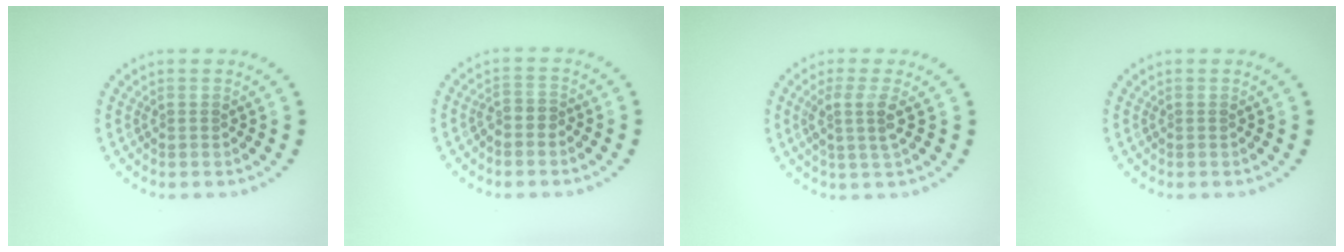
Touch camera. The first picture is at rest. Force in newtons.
{"total": 1.1, "press": 0.8, "slide": 0.8}
{"total": 2.4, "press": 1.8, "slide": 1.6}
{"total": 0.0}